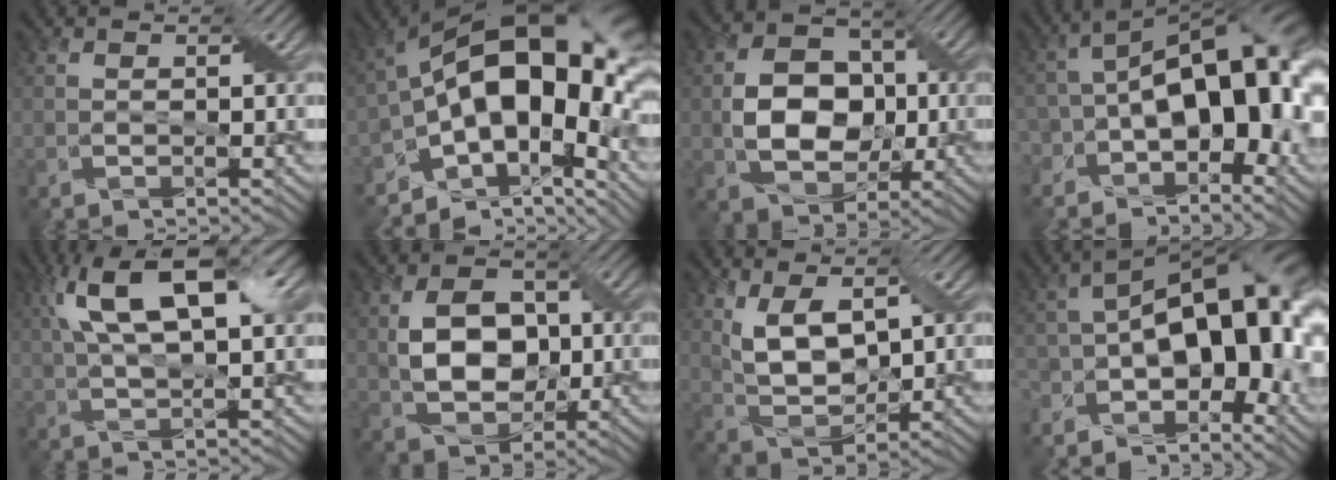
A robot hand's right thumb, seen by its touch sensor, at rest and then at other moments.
{"total": 17.5, "force": [-1.8, 10.2, 14.0], "torque": [-0.225, -0.007, -0.030]}
{"total": 8.8, "force": [-0.3, 6.6, 5.8], "torque": [-0.120, 0.004, -0.011]}
{"total": 16.3, "force": [-3.0, 8.4, 13.7], "torque": [-0.183, -0.004, -0.049]}
{"total": 13.3, "force": [5.6, 4.6, 11.2], "torque": [-0.212, 0.019, 0.089]}
{"total": 8.1, "force": [0.4, 5.8, 5.6], "torque": [-0.115, 0.007, 0.005]}
{"total": 7.3, "force": [2.5, 3.9, 5.6], "torque": [-0.118, -0.004, 0.048]}
{"total": 16.1, "force": [-4.8, 7.3, 13.5], "torque": [-0.201, -0.003, -0.080]}